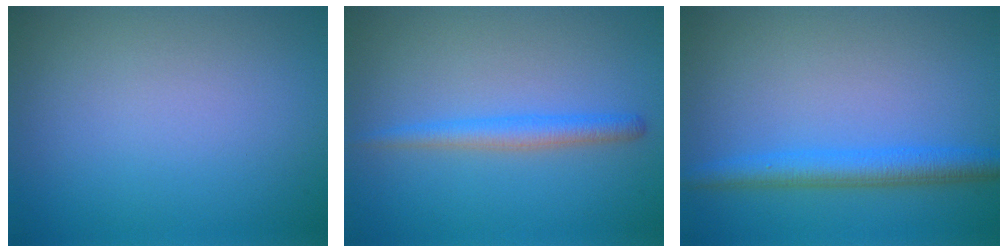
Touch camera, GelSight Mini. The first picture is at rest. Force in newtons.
{"total": 2.2, "press": 2.2, "slide": 0.2}
{"total": 3.6, "press": 3.5, "slide": 0.2}